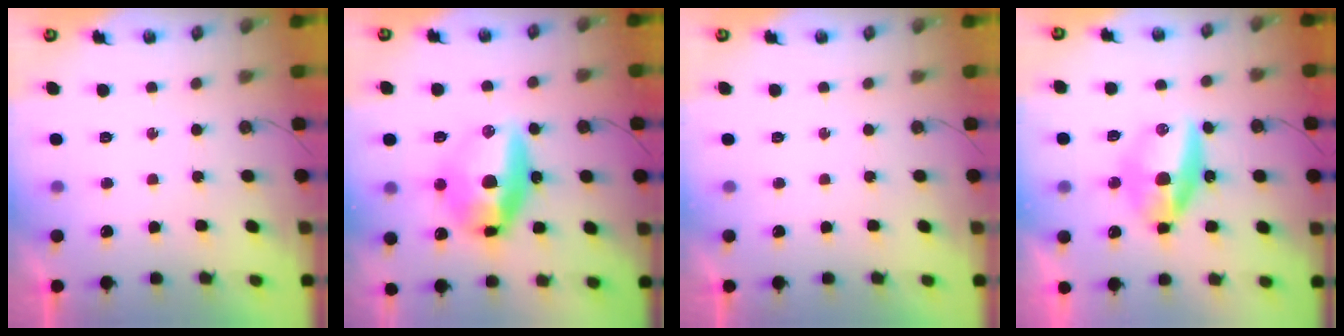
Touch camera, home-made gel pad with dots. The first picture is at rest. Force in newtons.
{"total": 16.8, "press": 16.3, "slide": 4.2}
{"total": 0.0}
{"total": 10.1, "press": 10.0, "slide": 1.6}